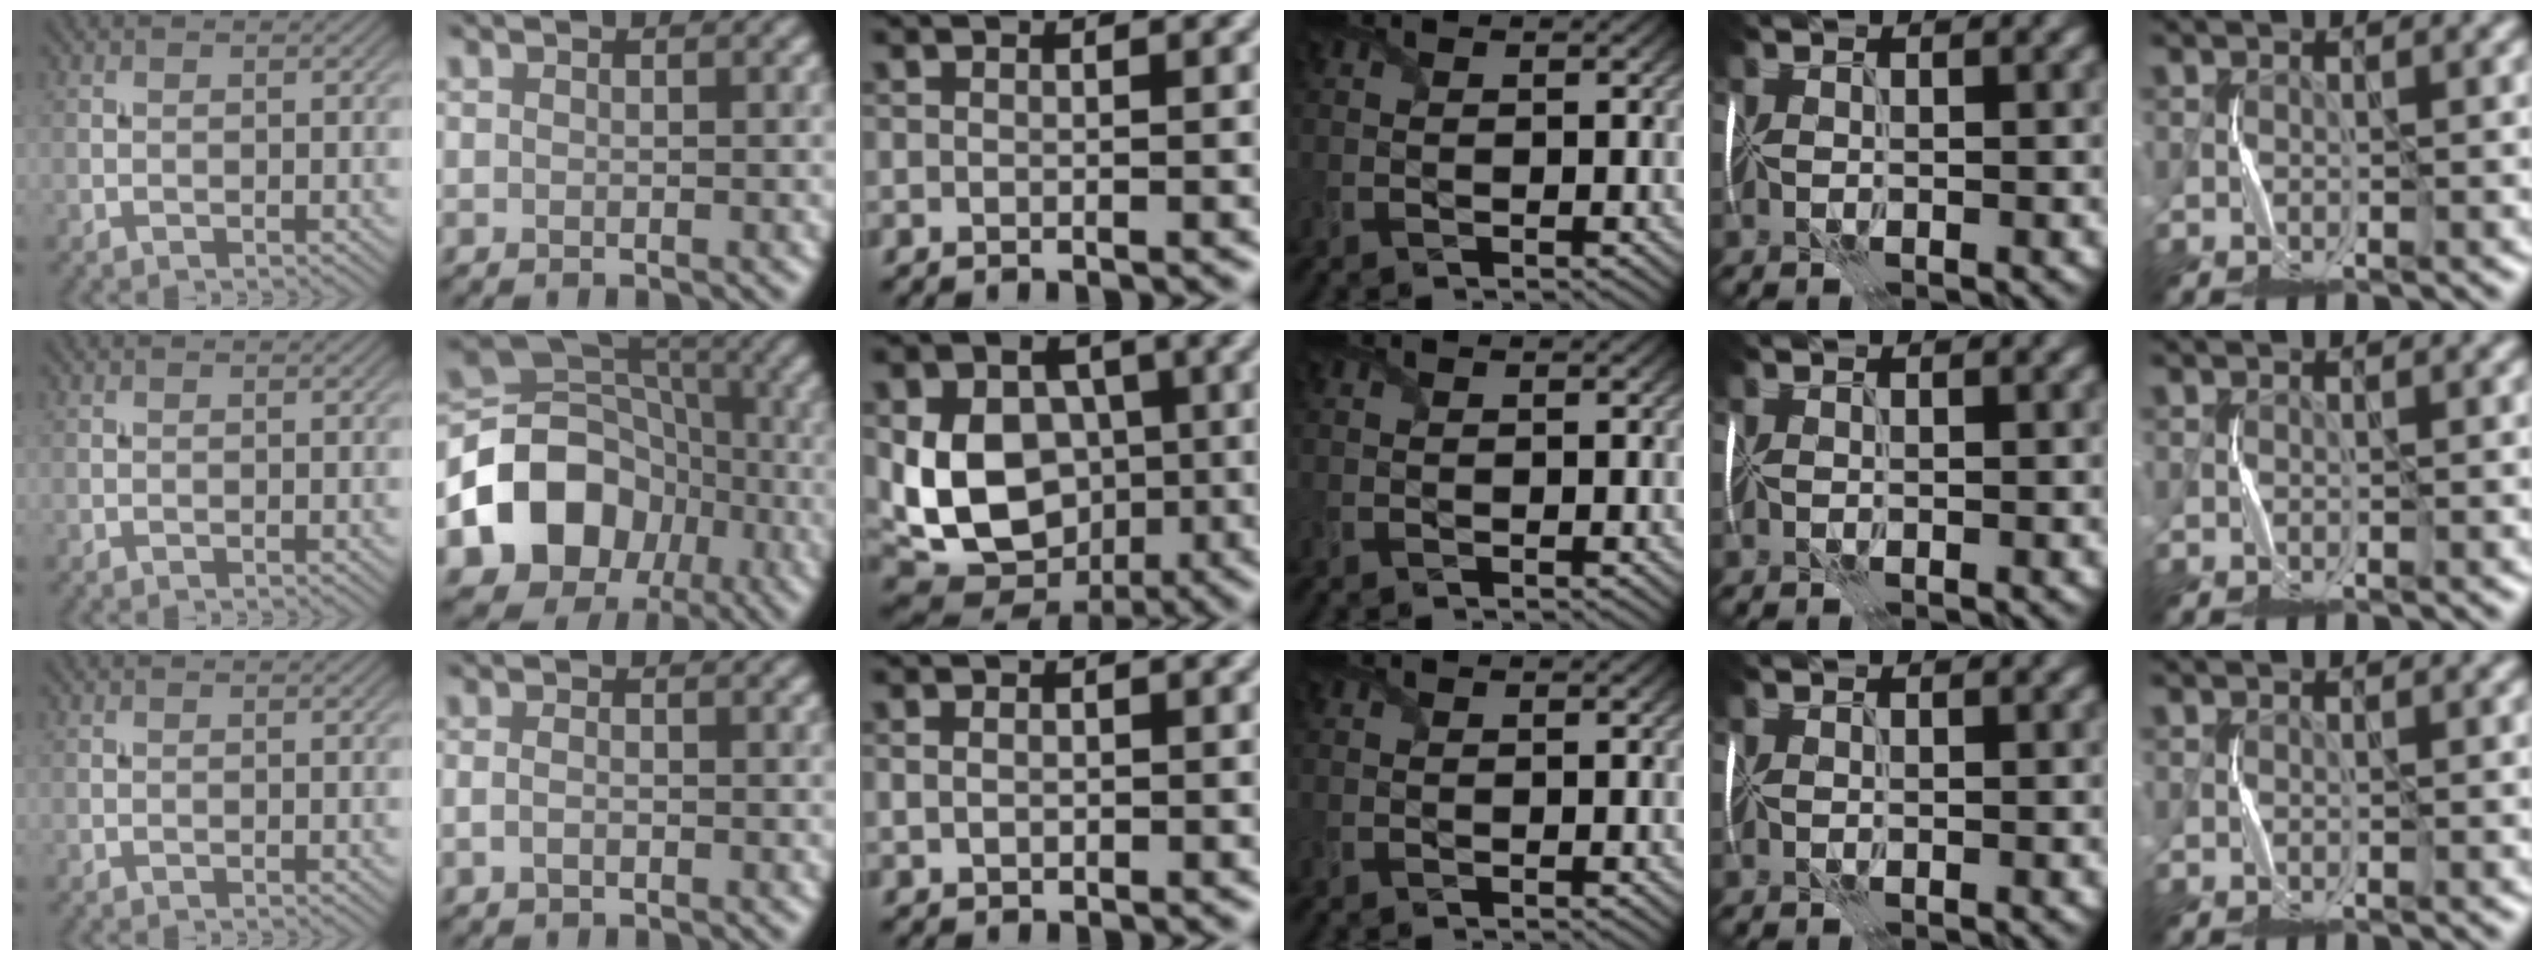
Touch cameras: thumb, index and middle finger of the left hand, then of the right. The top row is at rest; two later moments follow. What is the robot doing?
{"motion": "fold", "object": "shipping label"}